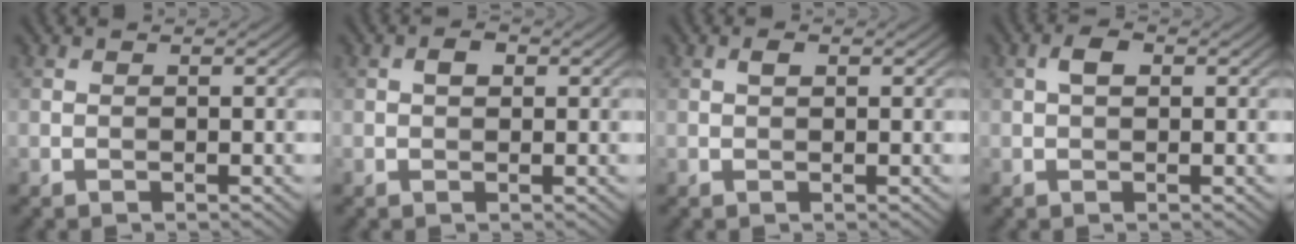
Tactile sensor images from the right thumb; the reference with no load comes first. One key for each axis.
{"total": 1.6, "fx": 0.4, "fy": 1.1, "fz": 1.1, "tx": -0.019, "ty": 0.003, "tz": 0.002}
{"total": 0.9, "fx": 0.2, "fy": 0.4, "fz": 0.7, "tx": -0.016, "ty": 0.002, "tz": 0.004}
{"total": 2.1, "fx": 0.4, "fy": 1.1, "fz": 1.7, "tx": -0.033, "ty": 0.007, "tz": 0.004}